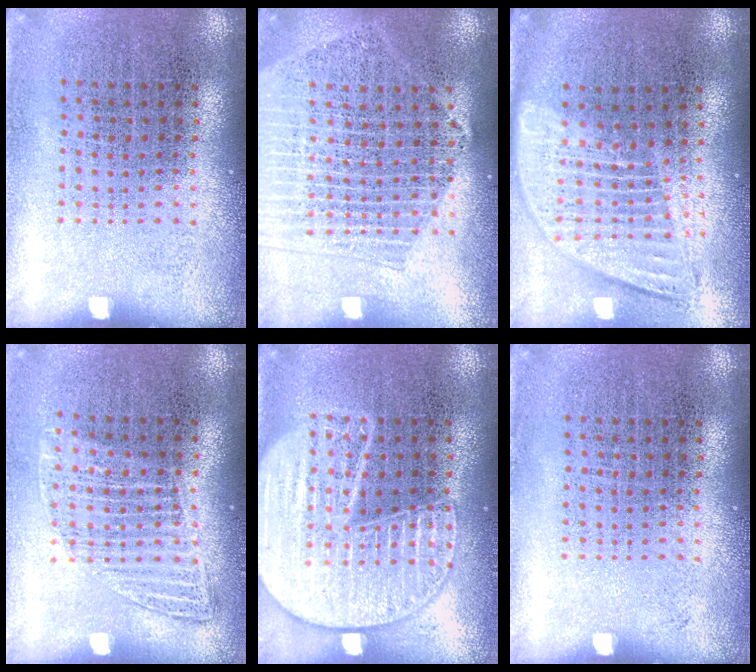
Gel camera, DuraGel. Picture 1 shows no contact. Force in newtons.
{"total": 2.1, "press": 1.9, "slide": 0.9}
{"total": 1.8, "press": 1.5, "slide": 0.9}
{"total": 1.1, "press": 1.0, "slide": 0.5}
{"total": 2.5, "press": 2.5, "slide": 0.2}
{"total": 0.0}